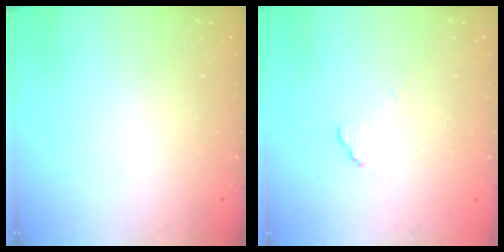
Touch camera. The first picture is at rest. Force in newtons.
{"total": 5.4, "press": 5.4, "slide": 0.5}